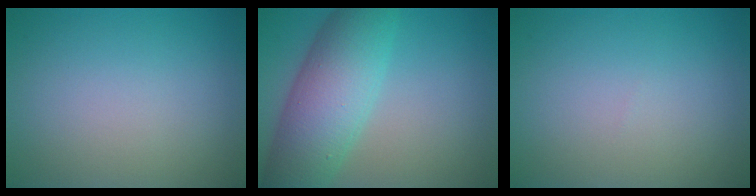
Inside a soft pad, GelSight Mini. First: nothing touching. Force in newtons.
{"total": 8.6, "press": 8.6, "slide": 0.3}
{"total": 0.0}